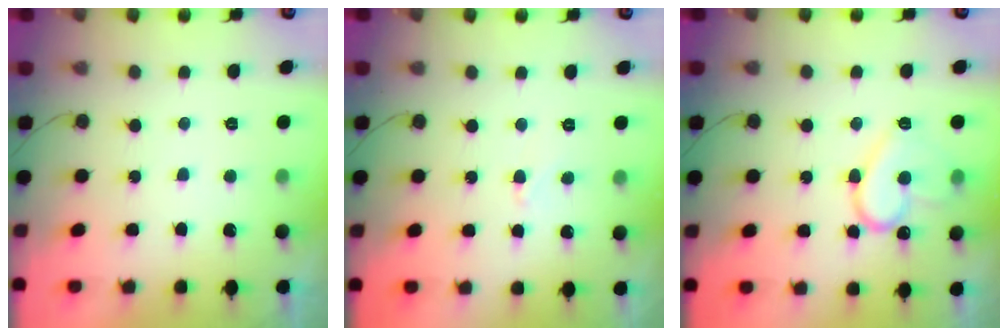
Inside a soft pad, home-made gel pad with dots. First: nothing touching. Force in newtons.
{"total": 2.0, "press": 2.0, "slide": 0.2}
{"total": 13.2, "press": 13.2, "slide": 1.4}